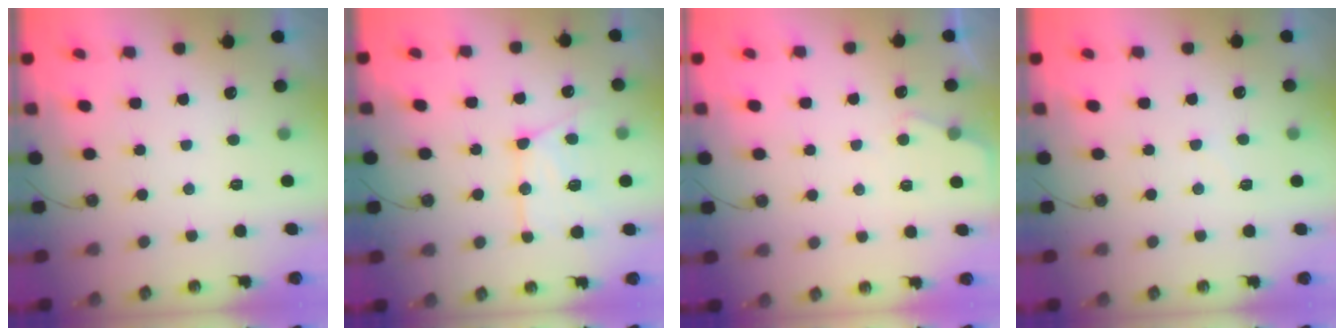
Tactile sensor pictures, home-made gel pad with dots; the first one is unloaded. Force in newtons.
{"total": 14.0, "press": 14.0, "slide": 1.4}
{"total": 3.2, "press": 3.2, "slide": 0.5}
{"total": 2.8, "press": 2.8, "slide": 0.4}